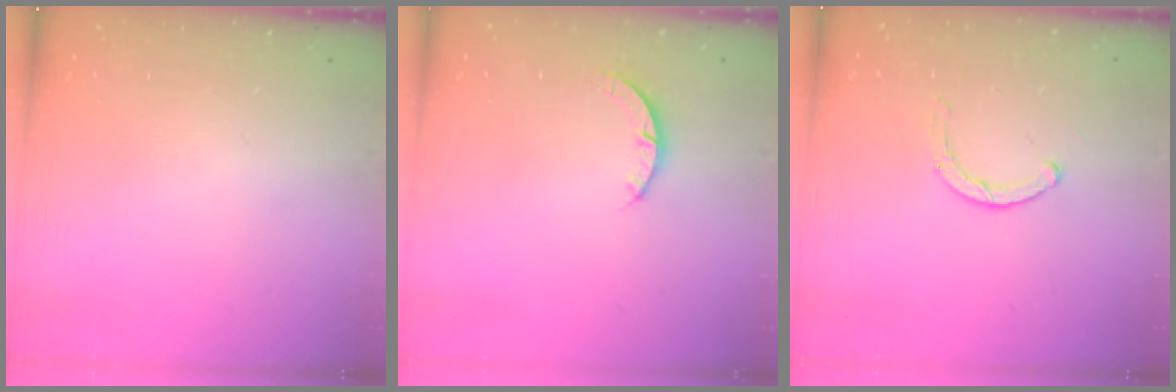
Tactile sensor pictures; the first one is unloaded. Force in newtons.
{"total": 2.9, "press": 2.9, "slide": 0.4}
{"total": 1.9, "press": 1.8, "slide": 0.3}